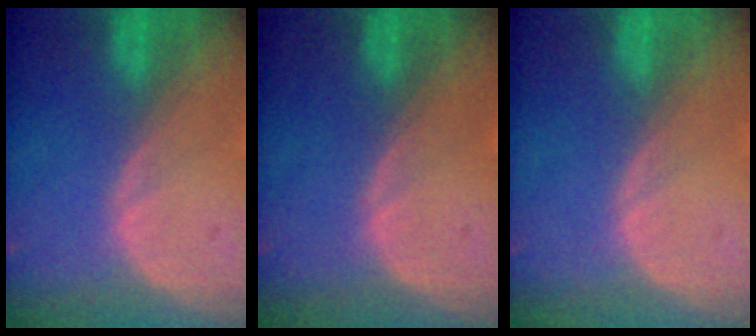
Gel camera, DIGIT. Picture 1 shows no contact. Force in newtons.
{"total": 0.0}
{"total": 0.0}